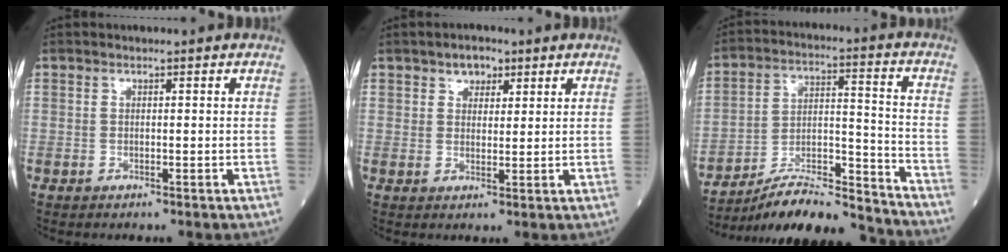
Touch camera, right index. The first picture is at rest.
{"total": 3.1, "force": [2.0, 2.0, 1.4], "torque": [-0.021, 0.007, 0.033]}
{"total": 15.9, "force": [-15.3, 0.3, 4.3], "torque": [-0.074, 0.030, -0.254]}